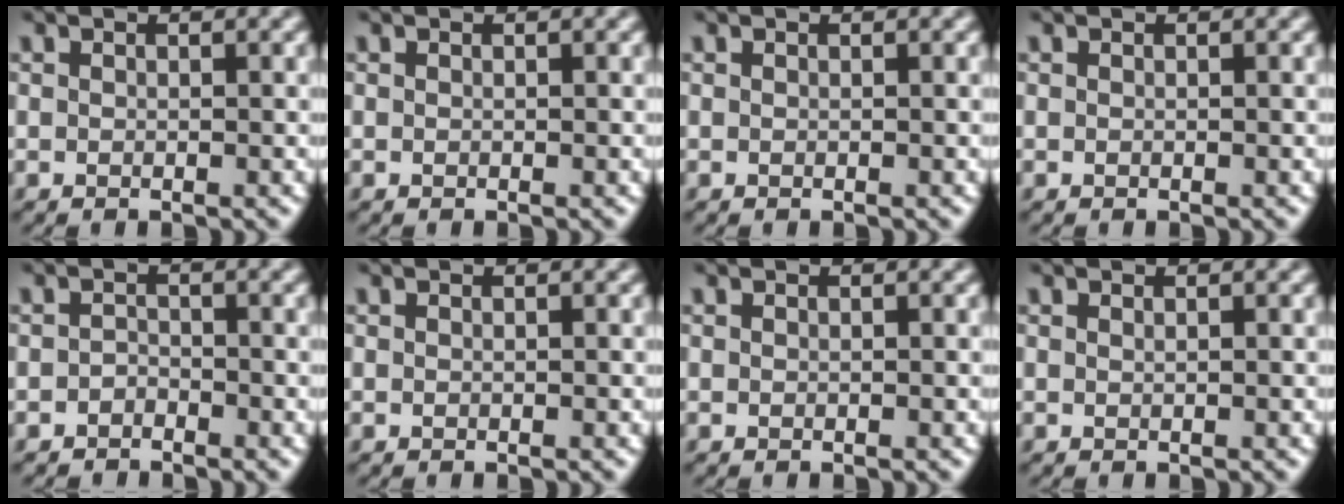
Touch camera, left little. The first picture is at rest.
{"total": 0.0}
{"total": 0.0}
{"total": 0.0}
{"total": 1.1, "force": [-1.0, 0.5, 0.0], "torque": [0.003, 0.004, -0.021]}
{"total": 0.0}
{"total": 0.0}
{"total": 0.0}